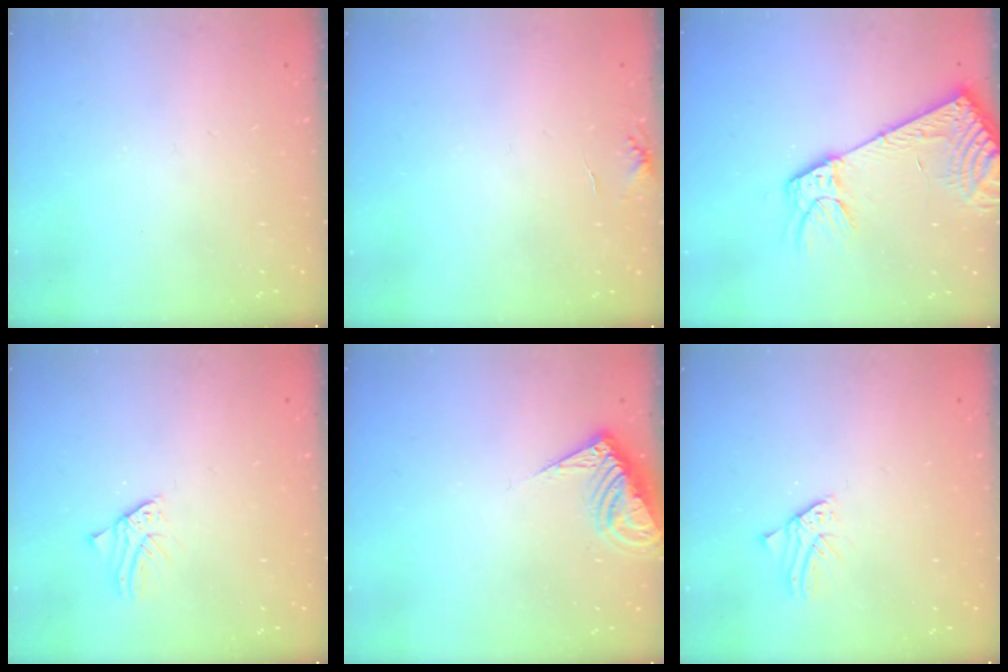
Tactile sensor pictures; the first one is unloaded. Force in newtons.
{"total": 5.4, "press": 5.4, "slide": 0.6}
{"total": 10.3, "press": 10.1, "slide": 2.1}
{"total": 1.1, "press": 1.1, "slide": 0.1}
{"total": 9.3, "press": 9.2, "slide": 1.1}
{"total": 1.1, "press": 1.1, "slide": 0.1}